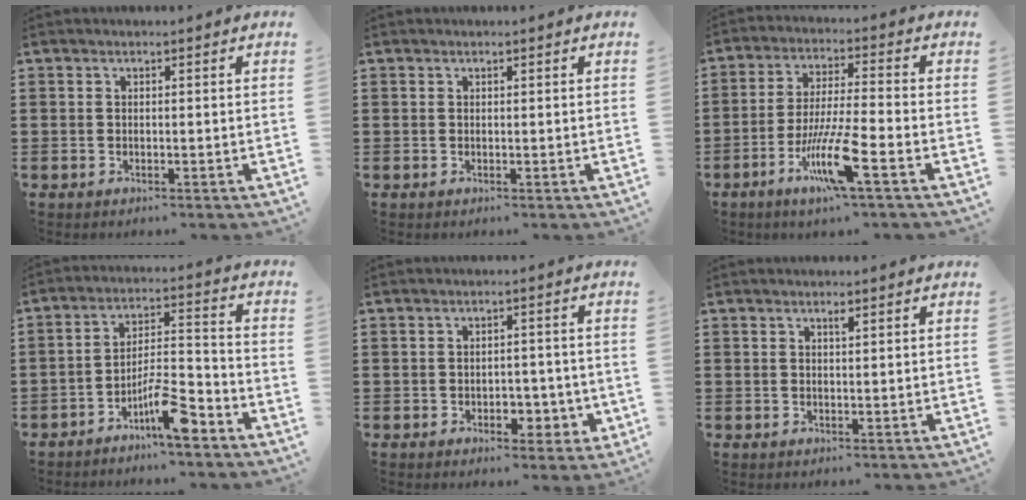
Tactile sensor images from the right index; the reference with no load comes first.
{"total": 0.0}
{"total": 9.8, "force": [-5.0, 0.7, 8.4], "torque": [-0.174, -0.009, -0.098]}
{"total": 8.2, "force": [-5.6, 1.6, 5.8], "torque": [-0.097, 0.010, -0.101]}
{"total": 3.5, "force": [-1.3, 2.5, 2.2], "torque": [-0.034, 0.003, -0.027]}
{"total": 0.9, "force": [0.6, 0.2, 0.7], "torque": [-0.015, 0.000, 0.011]}